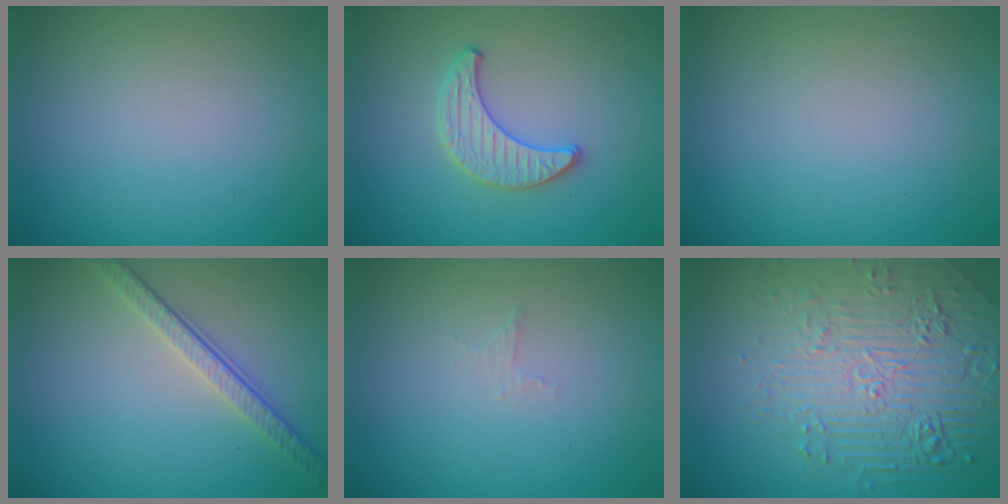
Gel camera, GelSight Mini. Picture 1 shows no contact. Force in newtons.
{"total": 2.0, "press": 2.0, "slide": 0.1}
{"total": 0.0}
{"total": 3.4, "press": 2.5, "slide": 2.4}
{"total": 0.7, "press": 0.6, "slide": 0.2}
{"total": 8.0, "press": 5.7, "slide": 5.6}